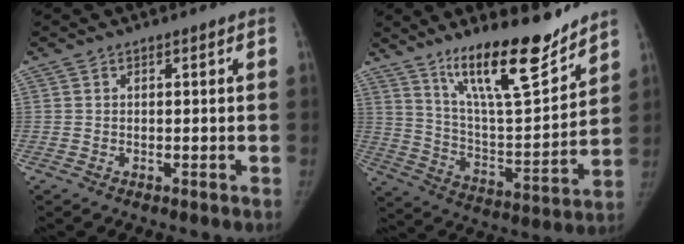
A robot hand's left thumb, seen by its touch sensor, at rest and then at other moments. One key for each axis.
{"total": 17.0, "fx": 11.9, "fy": 4.1, "fz": 11.4, "tx": -0.158, "ty": -0.080, "tz": 0.204}